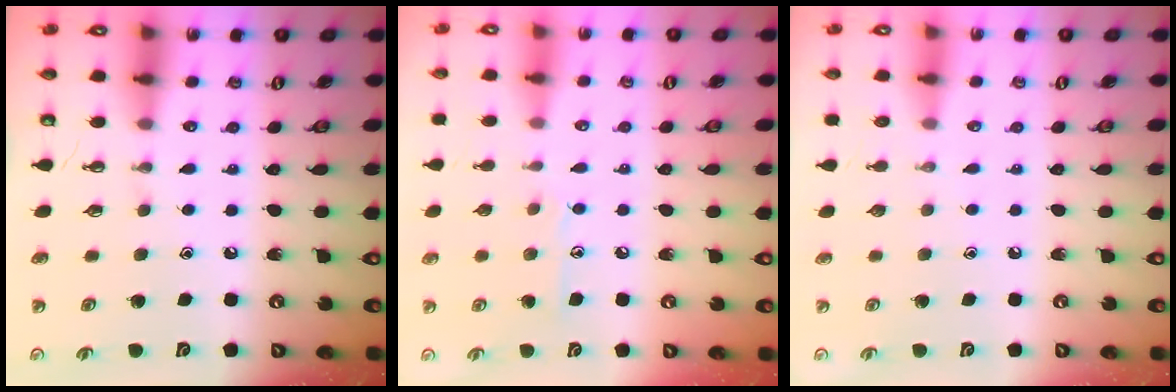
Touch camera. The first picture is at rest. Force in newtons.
{"total": 7.8, "press": 7.8, "slide": 0.7}
{"total": 0.0}